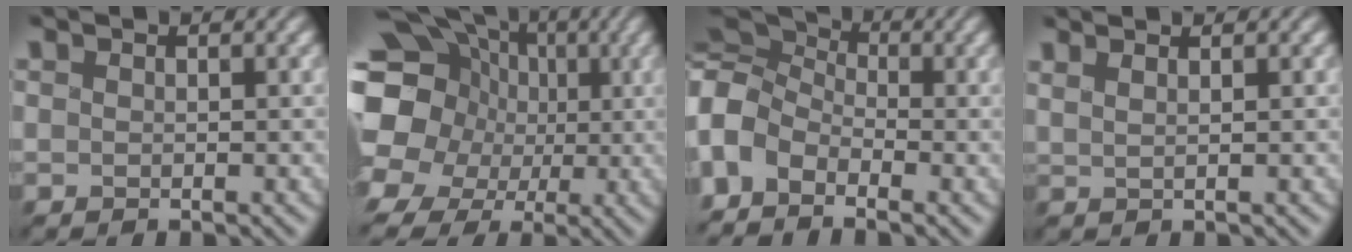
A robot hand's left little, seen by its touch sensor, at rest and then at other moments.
{"total": 17.8, "force": [1.1, 16.0, 7.8], "torque": [-0.182, 0.018, -0.021]}
{"total": 7.3, "force": [-1.8, 5.2, 4.7], "torque": [-0.107, 0.011, -0.054]}
{"total": 2.7, "force": [1.6, 1.0, 1.9], "torque": [-0.006, 0.017, -0.006]}